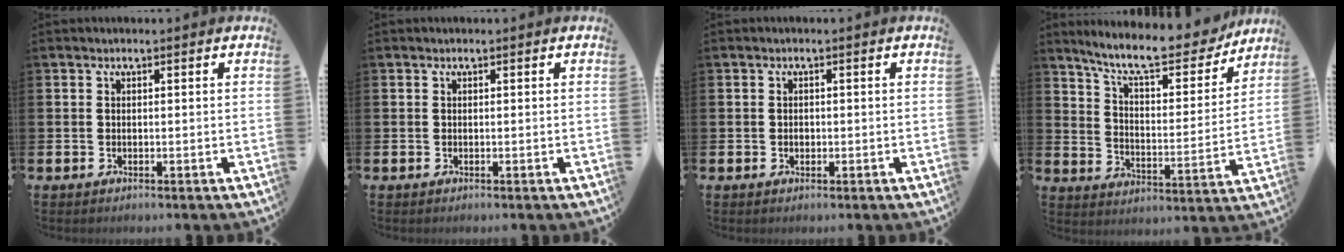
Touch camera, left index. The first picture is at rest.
{"total": 0.0}
{"total": 0.8, "force": [-0.1, 0.7, 0.4], "torque": [-0.008, 0.005, -0.005]}
{"total": 10.4, "force": [9.2, 2.2, 4.3], "torque": [-0.108, -0.060, 0.156]}